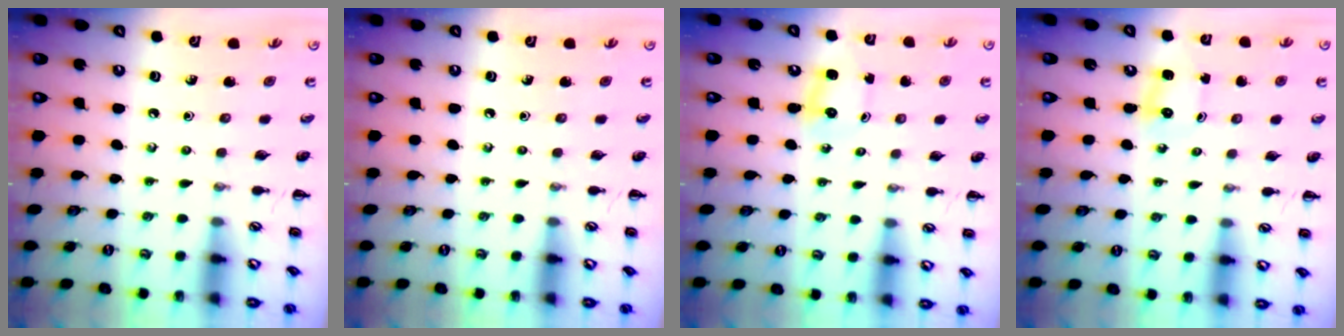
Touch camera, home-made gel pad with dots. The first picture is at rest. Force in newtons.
{"total": 0.0}
{"total": 2.2, "press": 2.1, "slide": 0.8}
{"total": 1.3, "press": 1.2, "slide": 0.3}